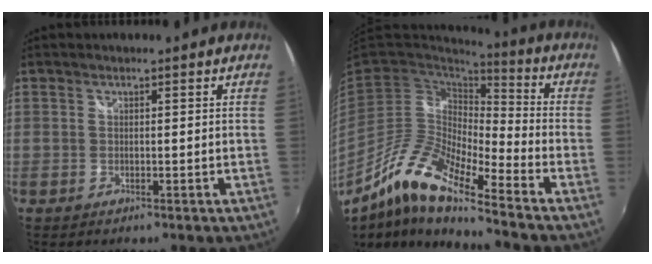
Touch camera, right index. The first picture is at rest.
{"total": 14.8, "force": [-9.9, 2.7, 10.6], "torque": [-0.194, -0.011, -0.202]}